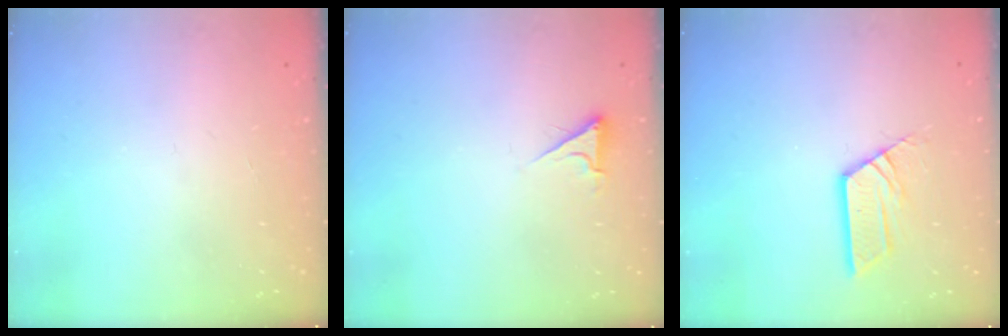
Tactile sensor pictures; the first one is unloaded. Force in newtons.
{"total": 3.9, "press": 3.8, "slide": 0.8}
{"total": 8.0, "press": 8.0, "slide": 0.5}